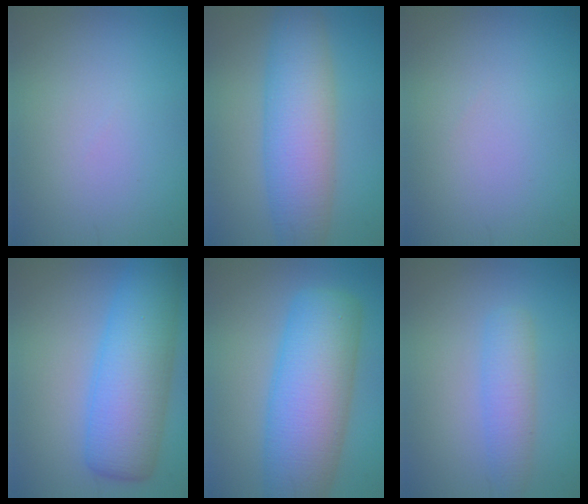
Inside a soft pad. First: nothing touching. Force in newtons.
{"total": 7.1, "press": 7.1, "slide": 0.2}
{"total": 0.0}
{"total": 8.2, "press": 8.2, "slide": 0.1}
{"total": 9.8, "press": 9.8, "slide": 0.8}
{"total": 2.8, "press": 2.8, "slide": 0.1}